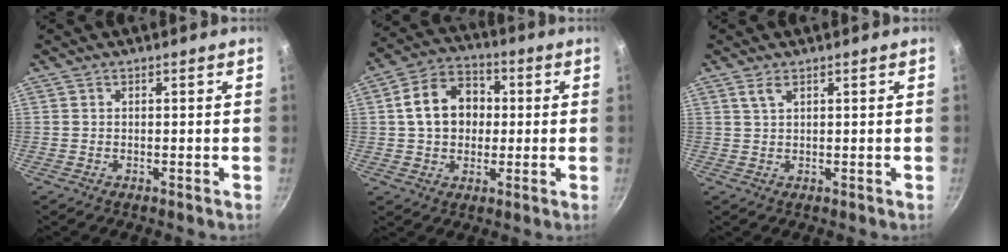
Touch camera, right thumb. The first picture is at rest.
{"total": 12.1, "force": [1.0, 9.4, 7.5], "torque": [-0.100, 0.026, 0.006]}
{"total": 1.9, "force": [1.1, 0.5, 1.4], "torque": [-0.030, -0.001, 0.026]}